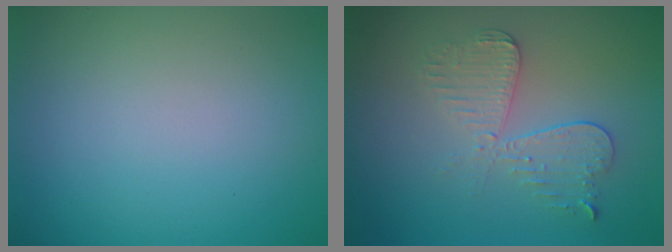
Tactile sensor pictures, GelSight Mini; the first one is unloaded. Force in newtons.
{"total": 3.6, "press": 3.2, "slide": 1.8}